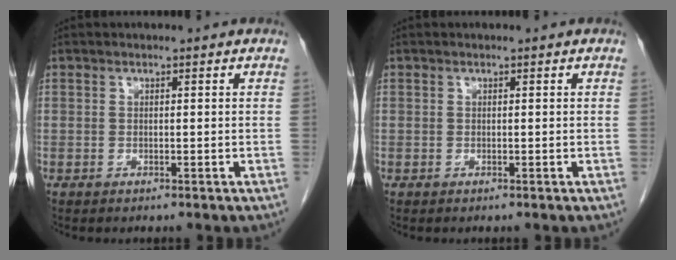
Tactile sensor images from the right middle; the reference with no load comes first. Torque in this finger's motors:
{"motor_torque": [0.00, 0.00, 0.00, -0.01]}